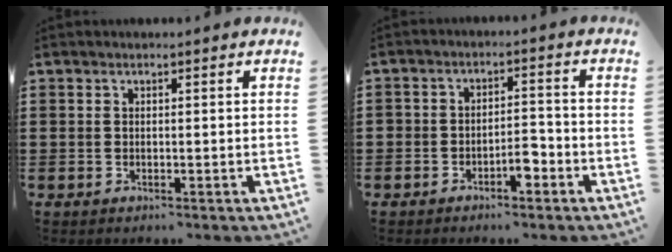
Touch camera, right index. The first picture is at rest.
{"total": 3.6, "force": [-2.4, 1.7, 2.0], "torque": [-0.036, 0.011, -0.049]}